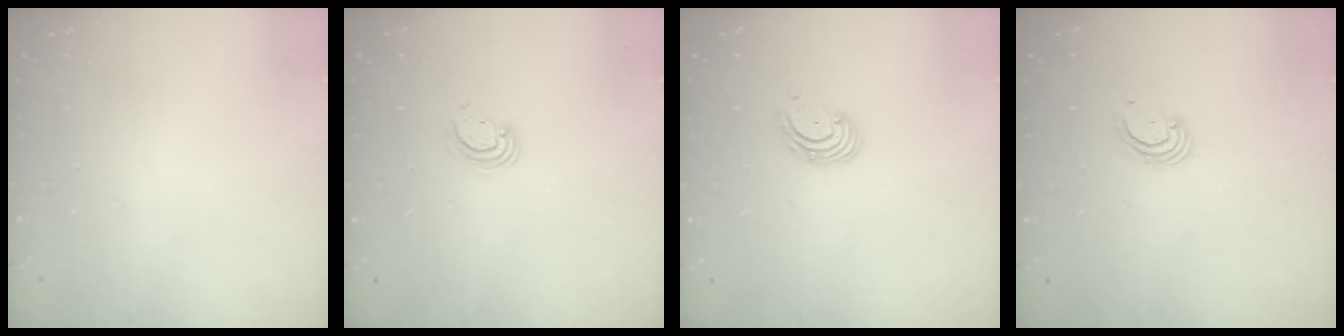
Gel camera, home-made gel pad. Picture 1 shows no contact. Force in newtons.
{"total": 3.7, "press": 3.7, "slide": 0.3}
{"total": 2.9, "press": 2.9, "slide": 0.1}
{"total": 2.6, "press": 2.6, "slide": 0.3}